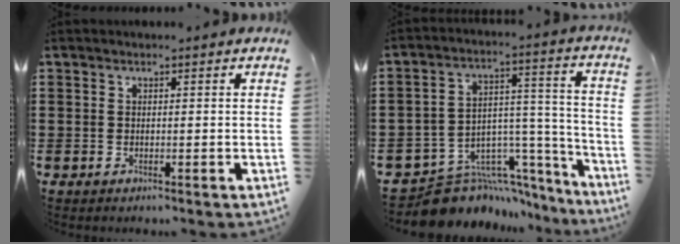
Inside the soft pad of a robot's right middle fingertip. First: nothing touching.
{"total": 9.8, "force": [-8.1, 5.2, 1.9], "torque": [-0.025, 0.024, -0.139]}